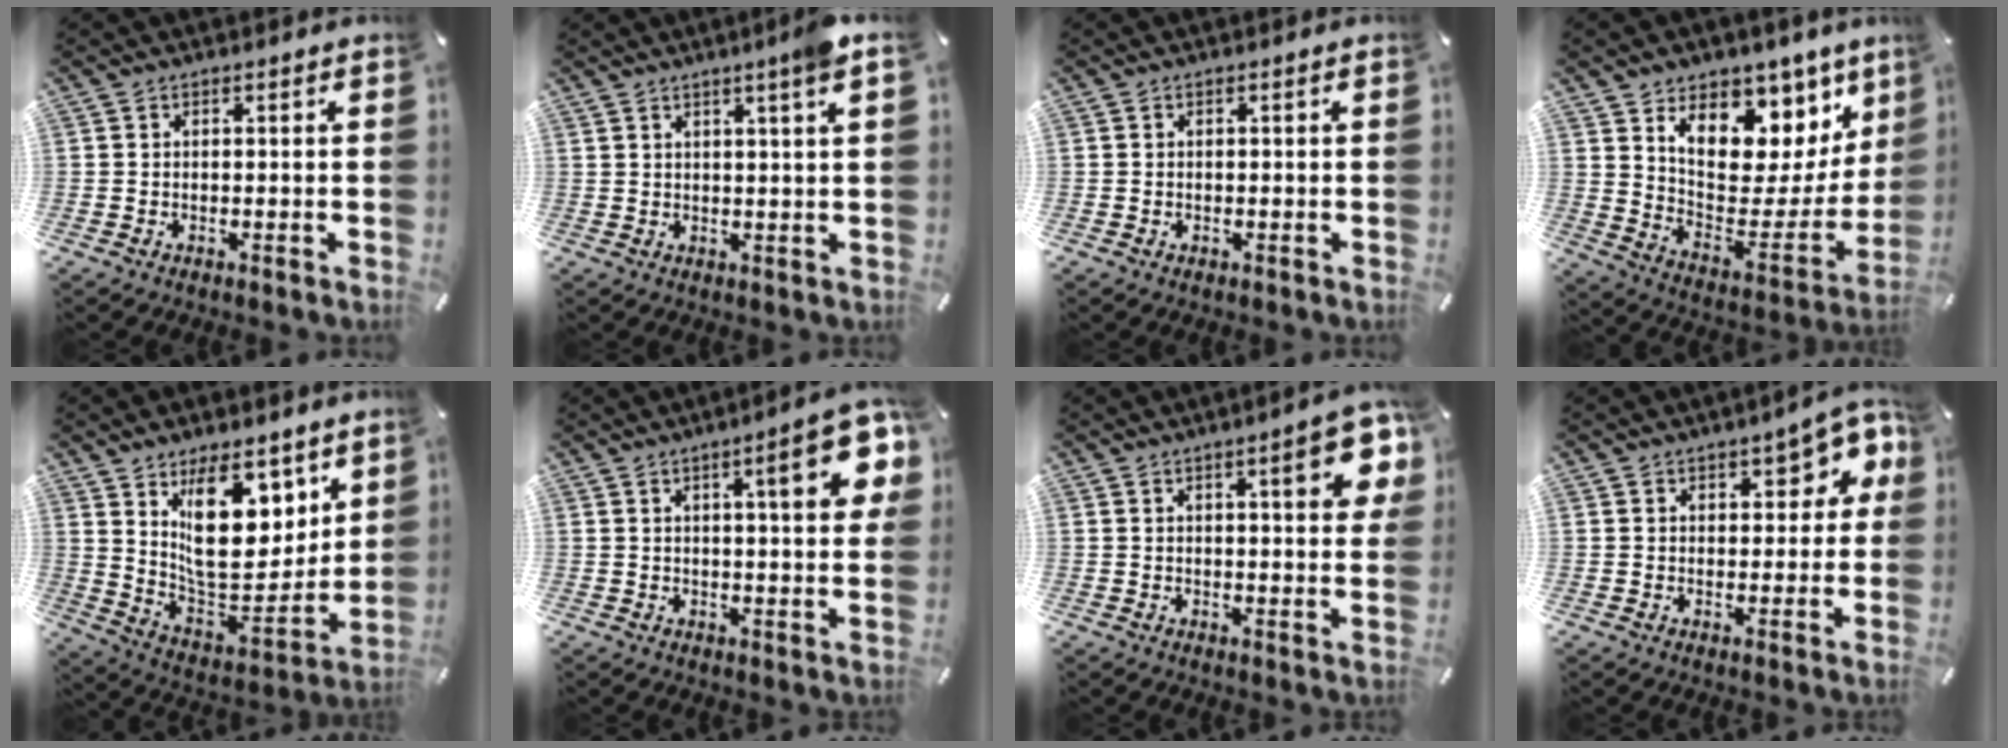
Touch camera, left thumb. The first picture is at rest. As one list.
[{"total": 4.3, "force": [2.7, -0.5, 3.4], "torque": [-0.064, -0.007, 0.044]}, {"total": 0.0}, {"total": 13.5, "force": [8.4, 8.9, 5.8], "torque": [-0.070, -0.086, 0.144]}, {"total": 19.1, "force": [9.5, 10.4, 12.9], "torque": [-0.200, -0.068, 0.170]}, {"total": 14.2, "force": [5.3, 3.4, 12.8], "torque": [-0.165, -0.024, 0.075]}, {"total": 11.2, "force": [4.4, 3.2, 9.8], "torque": [-0.128, -0.015, 0.068]}, {"total": 8.1, "force": [3.9, 4.3, 5.6], "torque": [-0.059, -0.017, 0.061]}]